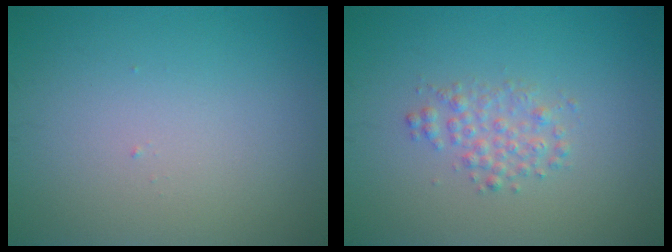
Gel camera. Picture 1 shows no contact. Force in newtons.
{"total": 2.0, "press": 2.0, "slide": 0.0}